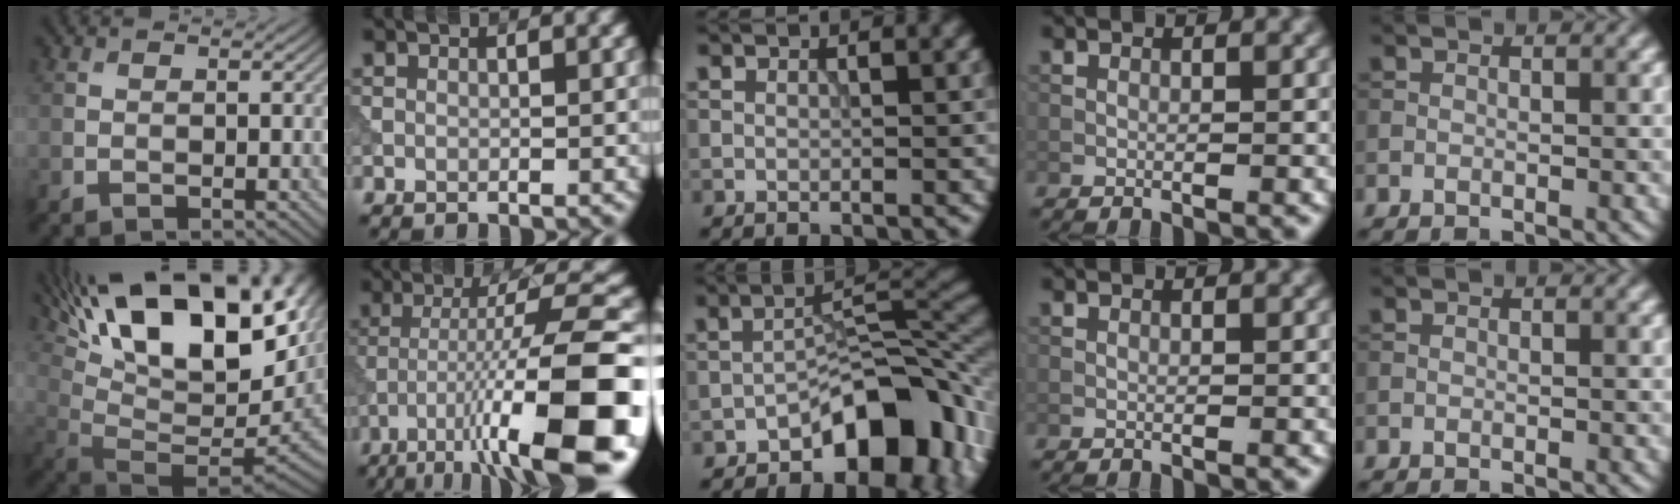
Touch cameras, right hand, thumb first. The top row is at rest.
{"thumb": {"total": 22.1, "force": [10.3, 8.8, 17.5], "torque": [-0.277, 0.030, 0.186]}, "index": {"total": 14.9, "force": [-6.8, 3.2, 12.9], "torque": [-0.207, 0.009, -0.103]}, "middle": {"total": 9.4, "force": [-4.9, 4.7, 6.4], "torque": [-0.067, 0.019, -0.086]}}